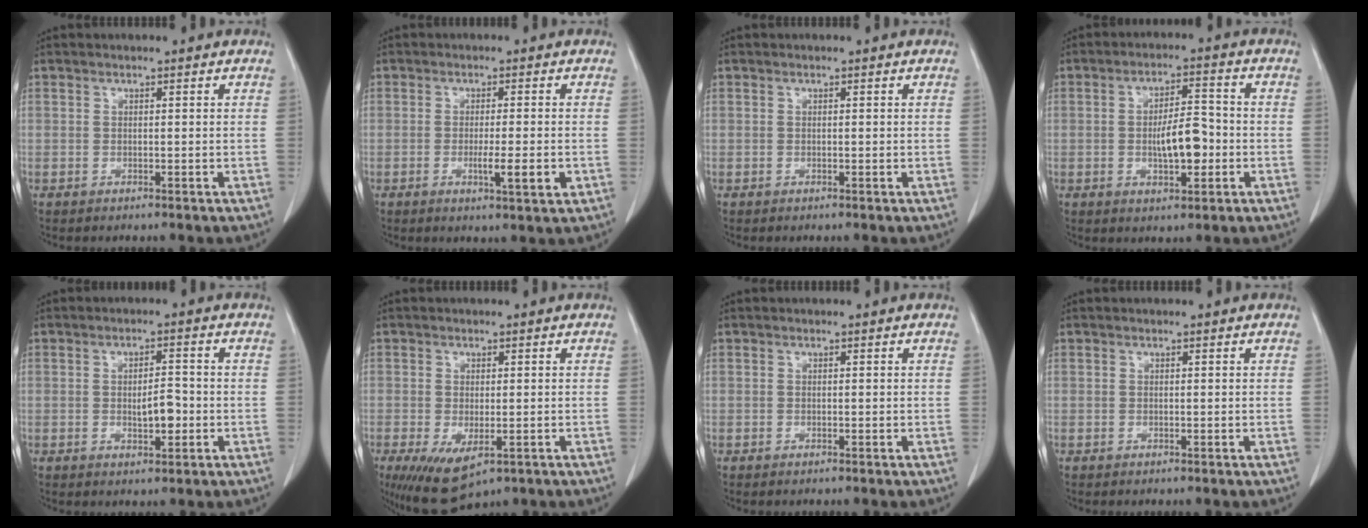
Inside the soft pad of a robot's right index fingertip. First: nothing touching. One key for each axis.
{"total": 4.8, "fx": -1.3, "fy": 0.3, "fz": 4.6, "tx": -0.073, "ty": -0.009, "tz": -0.018}
{"total": 0.0}
{"total": 7.2, "fx": -1.3, "fy": 2.5, "fz": 6.7, "tx": -0.118, "ty": 0.007, "tz": -0.019}
{"total": 4.0, "fx": -0.7, "fy": 1.4, "fz": 3.7, "tx": -0.058, "ty": 0.001, "tz": -0.006}
{"total": 8.1, "fx": -3.8, "fy": 3.5, "fz": 6.2, "tx": -0.107, "ty": -0.021, "tz": -0.054}
{"total": 0.0}
{"total": 0.0}